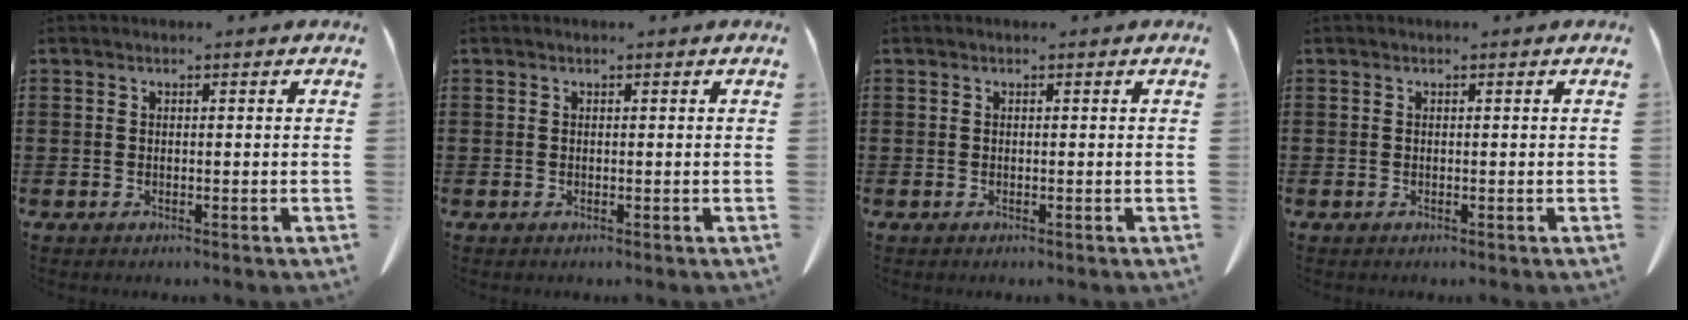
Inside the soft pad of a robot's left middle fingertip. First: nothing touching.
{"total": 0.0}
{"total": 0.0}
{"total": 0.0}